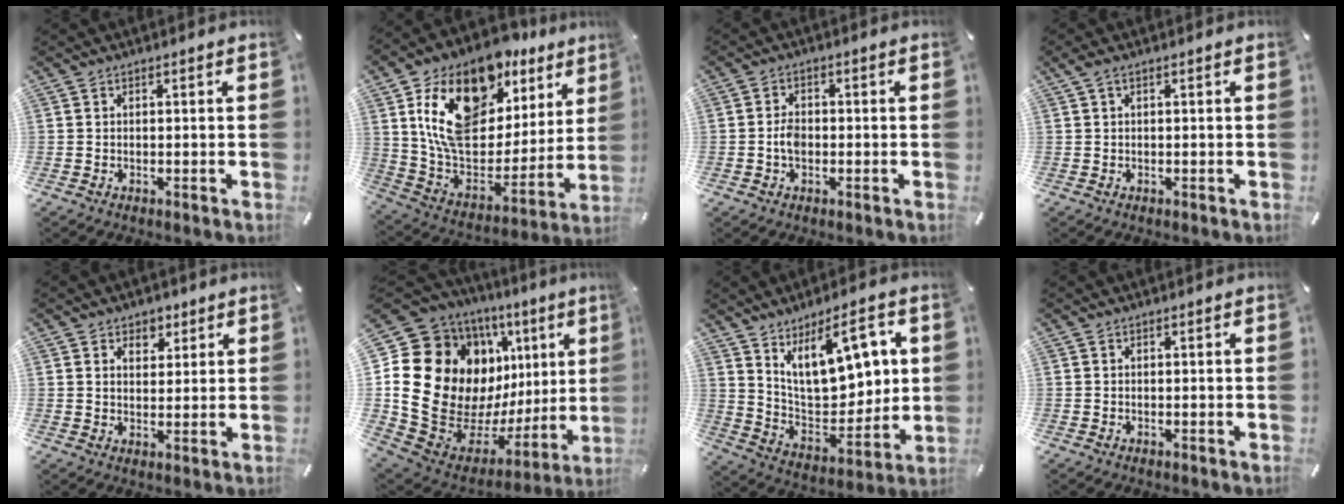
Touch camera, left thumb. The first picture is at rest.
{"total": 21.4, "force": [11.9, 13.0, 12.0], "torque": [-0.226, -0.068, 0.213]}
{"total": 3.1, "force": [-0.8, 2.0, 2.3], "torque": [-0.043, 0.008, -0.014]}
{"total": 1.2, "force": [0.3, 0.3, 1.1], "torque": [-0.024, 0.002, 0.004]}
{"total": 4.2, "force": [2.4, 3.4, 0.8], "torque": [0.011, -0.013, 0.034]}
{"total": 22.7, "force": [5.0, 17.0, 14.3], "torque": [-0.236, -0.088, 0.133]}
{"total": 15.8, "force": [8.5, 8.3, 10.4], "torque": [-0.156, -0.048, 0.150]}
{"total": 0.0}